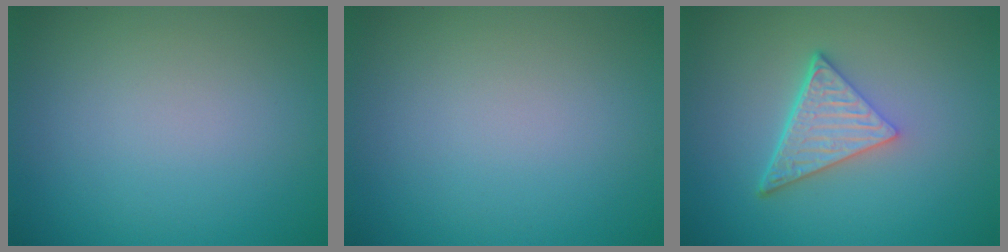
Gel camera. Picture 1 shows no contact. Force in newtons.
{"total": 0.0}
{"total": 4.8, "press": 3.3, "slide": 3.5}